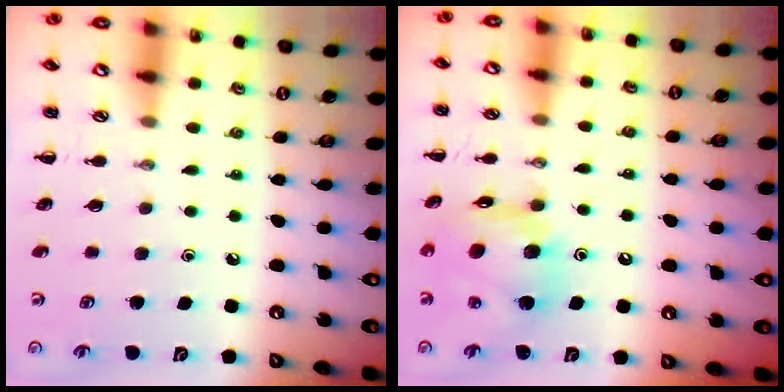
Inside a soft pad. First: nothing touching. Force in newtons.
{"total": 13.2, "press": 12.7, "slide": 3.6}